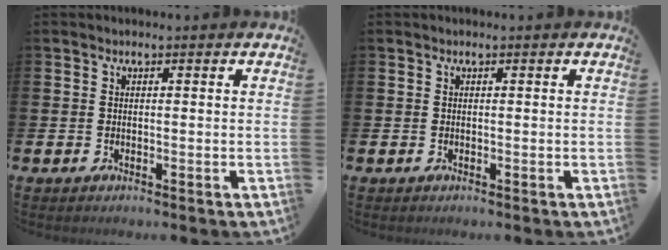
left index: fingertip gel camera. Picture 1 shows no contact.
{"total": 0.0}